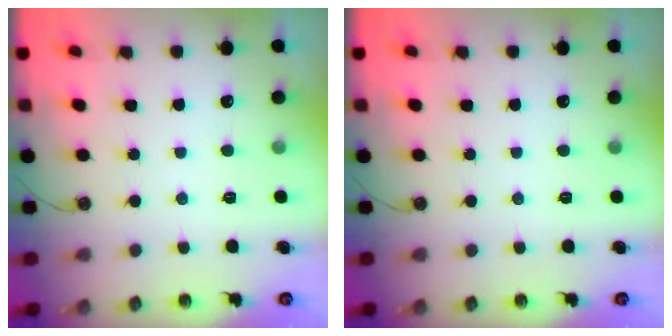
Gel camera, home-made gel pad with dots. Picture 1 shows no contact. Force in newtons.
{"total": 0.0}